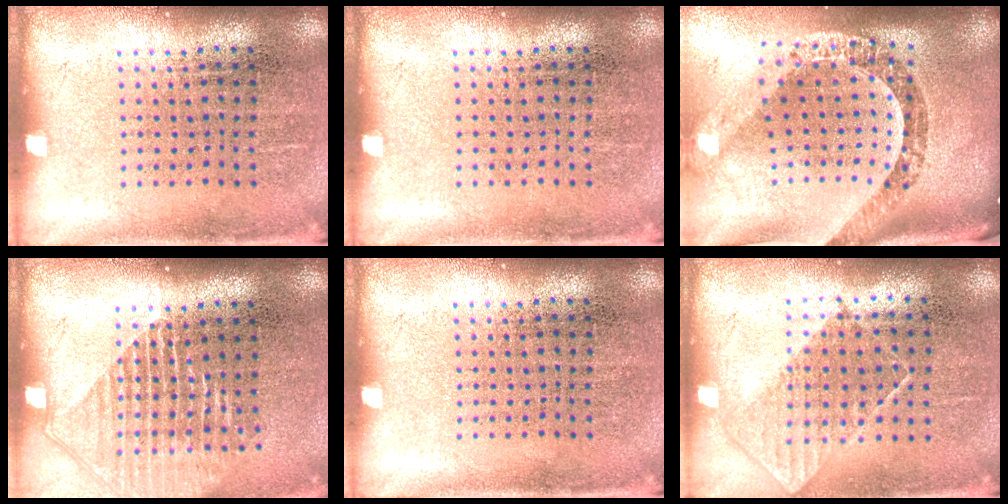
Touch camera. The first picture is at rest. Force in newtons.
{"total": 0.0}
{"total": 2.6, "press": 2.0, "slide": 1.6}
{"total": 1.6, "press": 1.4, "slide": 0.7}
{"total": 0.0}
{"total": 0.8, "press": 0.8, "slide": 0.3}